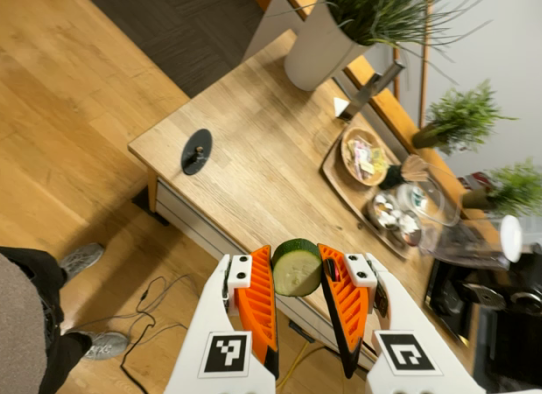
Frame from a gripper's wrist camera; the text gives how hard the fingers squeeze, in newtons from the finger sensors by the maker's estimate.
{"total": 8.9, "left": 9.4, "right": 8.4}